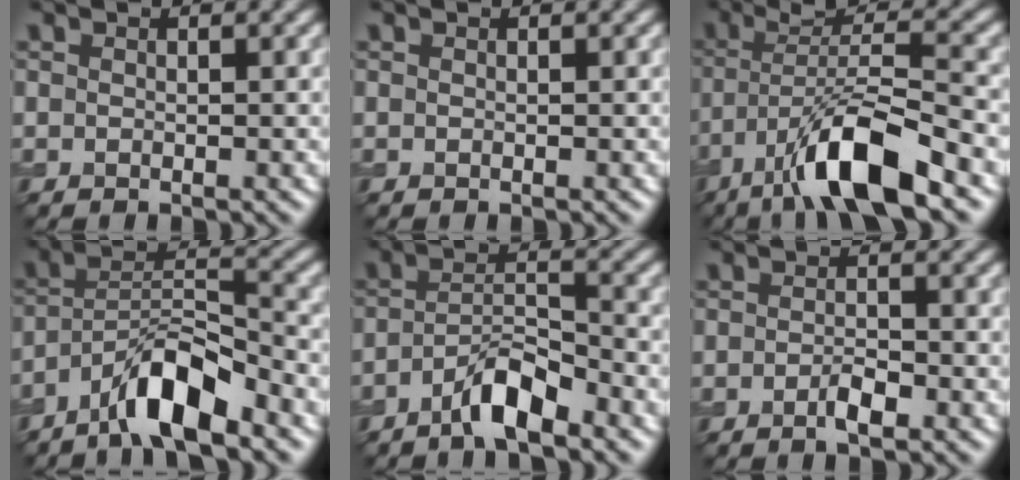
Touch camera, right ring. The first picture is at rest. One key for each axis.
{"total": 0.0}
{"total": 9.0, "fx": -5.2, "fy": 1.7, "fz": 7.2, "tx": -0.120, "ty": 0.009, "tz": -0.097}
{"total": 7.5, "fx": -5.1, "fy": 1.8, "fz": 5.1, "tx": -0.090, "ty": 0.011, "tz": -0.094}
{"total": 4.4, "fx": -3.0, "fy": 1.0, "fz": 3.1, "tx": -0.055, "ty": 0.010, "tz": -0.060}
{"total": 1.9, "fx": -1.0, "fy": 0.5, "fz": 1.6, "tx": -0.030, "ty": 0.000, "tz": -0.019}